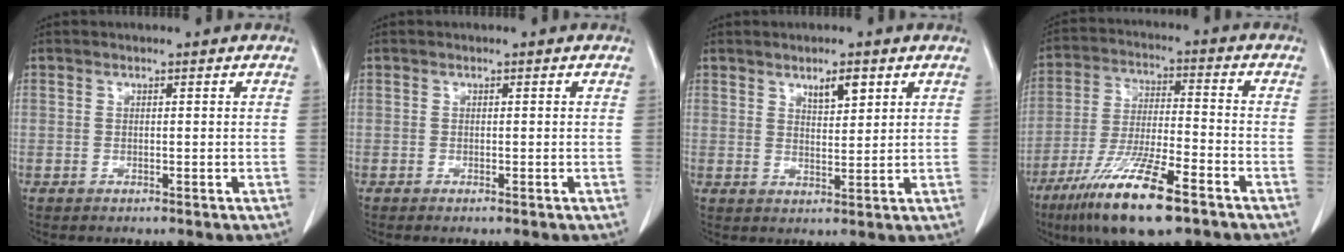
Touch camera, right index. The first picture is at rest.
{"total": 0.5, "force": [-0.4, 0.0, 0.4], "torque": [-0.009, -0.001, -0.006]}
{"total": 3.7, "force": [2.2, 1.2, 2.7], "torque": [-0.045, -0.003, 0.039]}
{"total": 15.0, "force": [-9.3, 2.2, 11.6], "torque": [-0.229, -0.033, -0.167]}